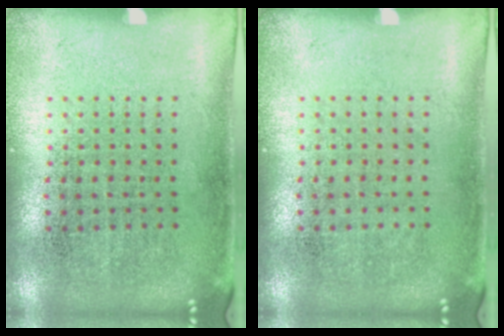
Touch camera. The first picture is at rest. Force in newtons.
{"total": 0.0}